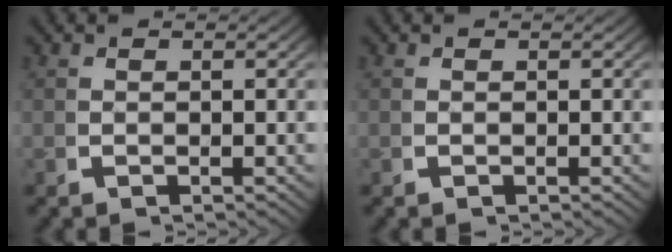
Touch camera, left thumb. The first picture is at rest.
{"total": 0.0}